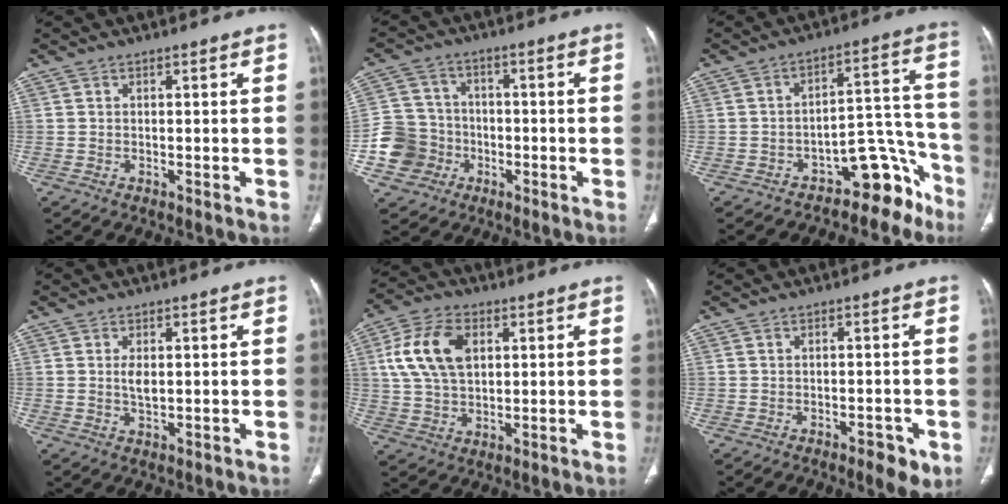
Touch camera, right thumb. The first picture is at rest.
{"total": 9.7, "force": [-3.3, 8.9, 2.2], "torque": [-0.018, 0.024, -0.060]}
{"total": 10.9, "force": [-8.2, 5.2, 4.8], "torque": [-0.003, 0.132, -0.123]}
{"total": 2.7, "force": [0.4, 1.4, 2.3], "torque": [-0.042, -0.005, 0.010]}
{"total": 12.4, "force": [3.3, 7.9, 9.0], "torque": [-0.165, 0.006, 0.061]}
{"total": 4.5, "force": [-2.1, 1.8, 3.5], "torque": [-0.040, 0.003, -0.024]}